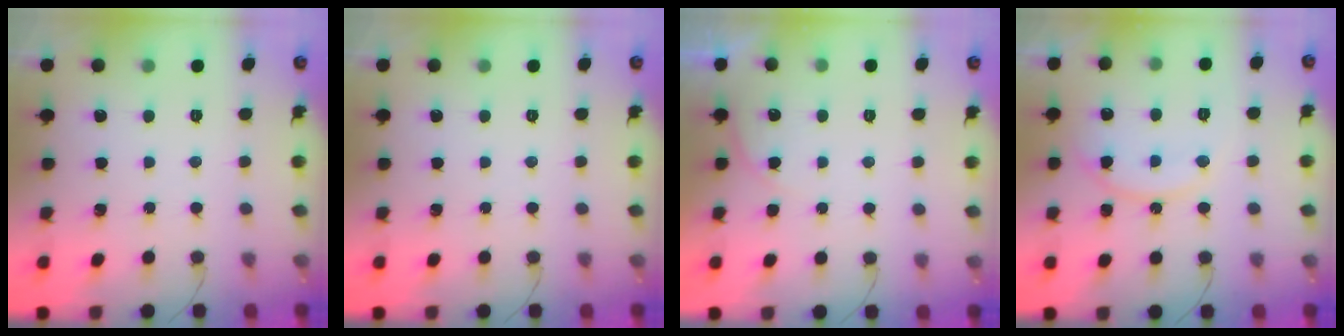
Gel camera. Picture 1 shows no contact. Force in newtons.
{"total": 0.0}
{"total": 3.8, "press": 3.8, "slide": 0.3}
{"total": 12.3, "press": 12.3, "slide": 1.0}